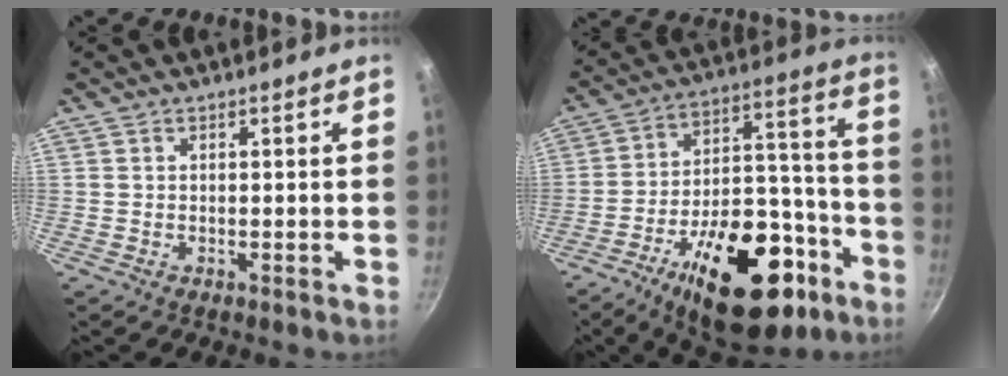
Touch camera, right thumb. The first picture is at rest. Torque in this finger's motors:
{"motor_torque": [3.13, 1.88, 1.19, -1.58, 0.18]}